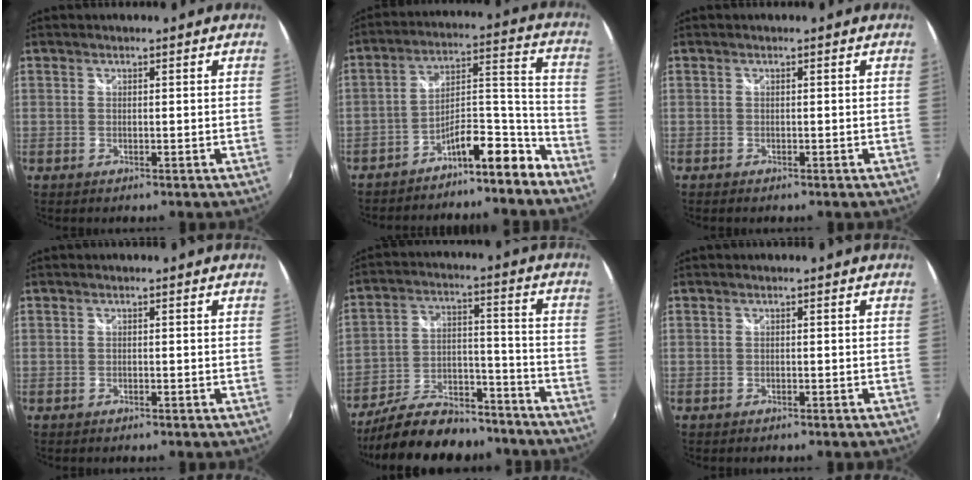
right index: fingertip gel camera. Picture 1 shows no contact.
{"total": 10.4, "force": [-8.7, 1.8, 5.4], "torque": [-0.082, 0.053, -0.136]}
{"total": 0.6, "force": [-0.5, 0.2, 0.2], "torque": [-0.008, -0.003, -0.011]}
{"total": 0.7, "force": [-0.6, 0.2, 0.3], "torque": [-0.006, 0.000, -0.010]}
{"total": 22.3, "force": [-18.6, 8.2, 9.4], "torque": [-0.180, 0.020, -0.260]}
{"total": 1.0, "force": [-0.9, 0.2, 0.5], "torque": [-0.012, -0.002, -0.014]}